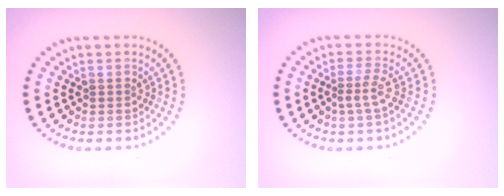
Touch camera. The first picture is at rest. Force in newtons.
{"total": 1.7, "press": 1.2, "slide": 1.3}